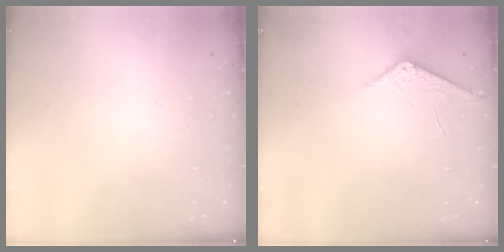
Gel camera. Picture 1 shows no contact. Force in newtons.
{"total": 5.3, "press": 5.3, "slide": 0.6}